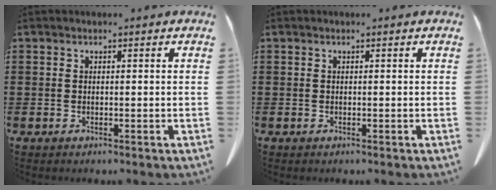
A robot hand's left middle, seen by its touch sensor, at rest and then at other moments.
{"total": 0.0}